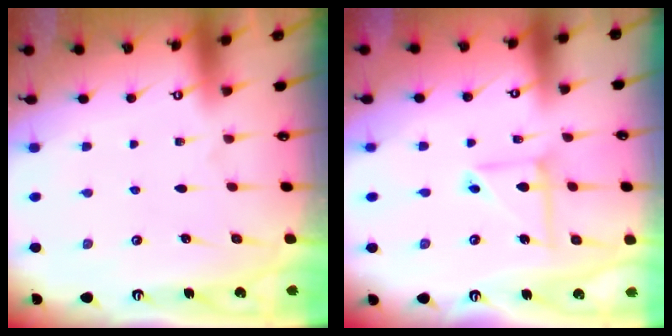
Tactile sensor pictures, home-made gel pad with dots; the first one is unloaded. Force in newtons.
{"total": 7.6, "press": 7.6, "slide": 0.5}